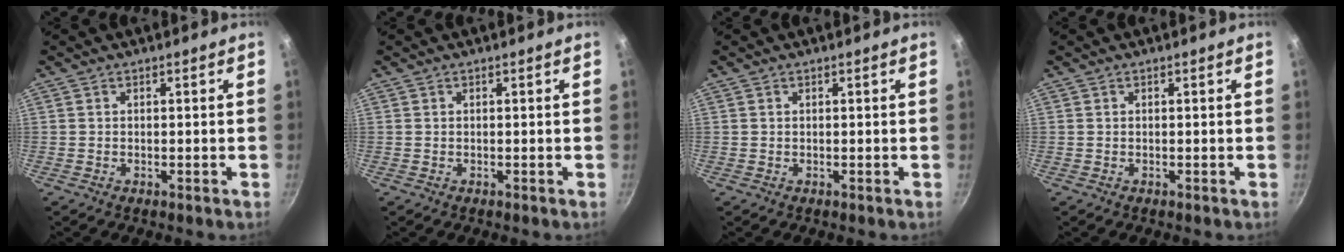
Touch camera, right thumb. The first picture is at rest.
{"total": 0.0}
{"total": 0.0}
{"total": 0.0}